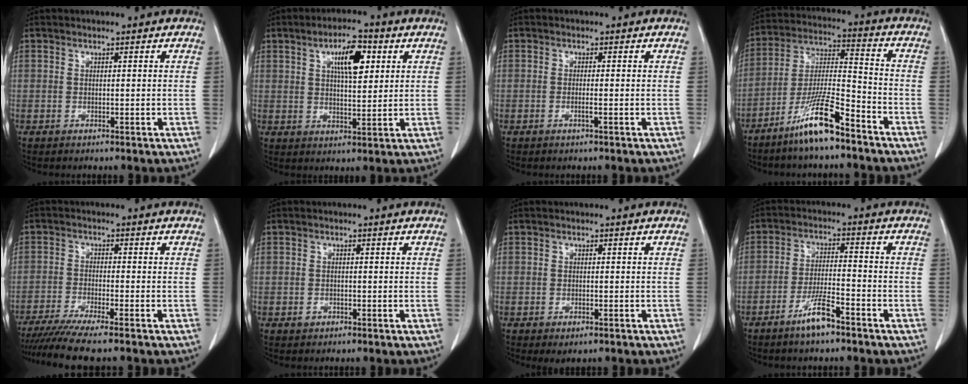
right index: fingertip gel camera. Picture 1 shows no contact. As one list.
[{"total": 7.6, "force": [2.9, 2.4, 6.6], "torque": [-0.112, 0.008, 0.049]}, {"total": 1.0, "force": [-0.4, -0.1, 0.9], "torque": [-0.021, 0.000, -0.005]}, {"total": 11.6, "force": [-8.1, 1.1, 8.2], "torque": [-0.166, -0.015, -0.153]}, {"total": 9.2, "force": [-7.9, -0.7, 4.7], "torque": [-0.065, -0.023, -0.125]}, {"total": 0.8, "force": [-0.4, 0.7, 0.3], "torque": [-0.003, 0.003, -0.002]}, {"total": 2.1, "force": [-1.3, 0.8, 1.5], "torque": [-0.019, -0.004, -0.009]}, {"total": 6.0, "force": [-4.2, 0.8, 4.3], "torque": [-0.086, -0.004, -0.075]}]